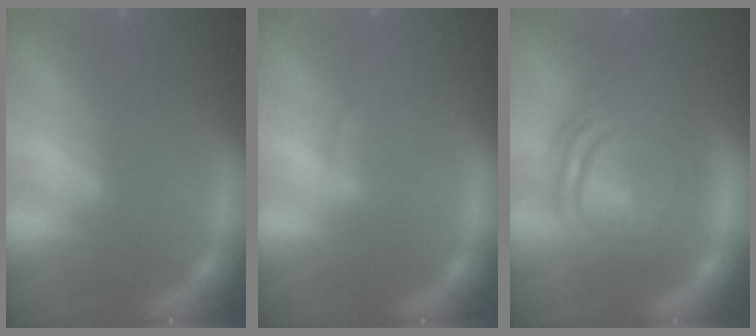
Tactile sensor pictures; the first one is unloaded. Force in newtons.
{"total": 1.9}
{"total": 10.0}